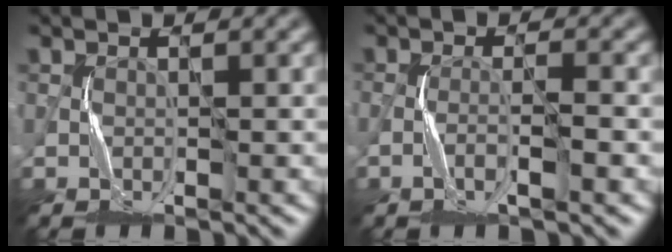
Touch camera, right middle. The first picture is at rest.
{"total": 2.0, "force": [-1.0, 0.3, 1.7], "torque": [-0.032, 0.004, -0.022]}